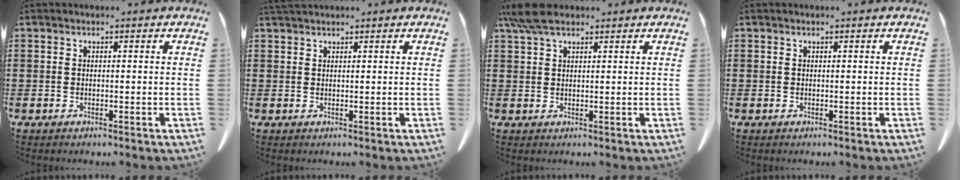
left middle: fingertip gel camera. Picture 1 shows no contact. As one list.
[{"total": 1.4, "force": [1.3, 0.2, 0.5], "torque": [-0.014, -0.001, 0.027]}, {"total": 4.9, "force": [3.5, 1.6, 3.1], "torque": [-0.078, 0.000, 0.064]}, {"total": 0.0}]